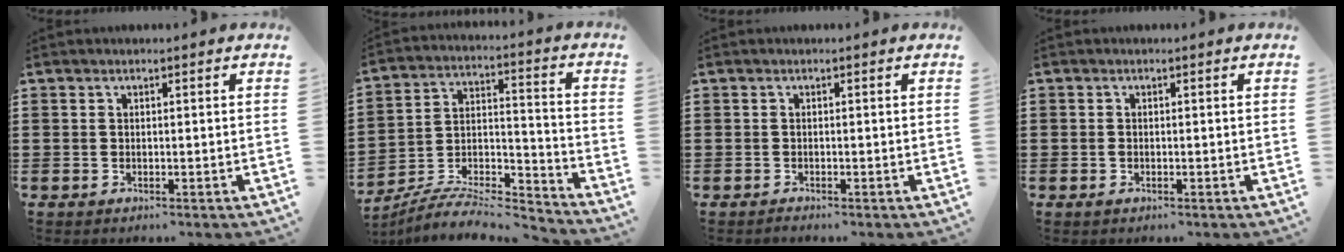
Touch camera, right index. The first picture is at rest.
{"total": 7.2, "force": [-6.8, 1.0, 1.9], "torque": [-0.033, -0.001, -0.137]}
{"total": 0.6, "force": [-0.5, 0.0, -0.1], "torque": [0.000, -0.002, -0.011]}
{"total": 0.6, "force": [-0.3, 0.4, 0.3], "torque": [-0.007, 0.001, -0.006]}